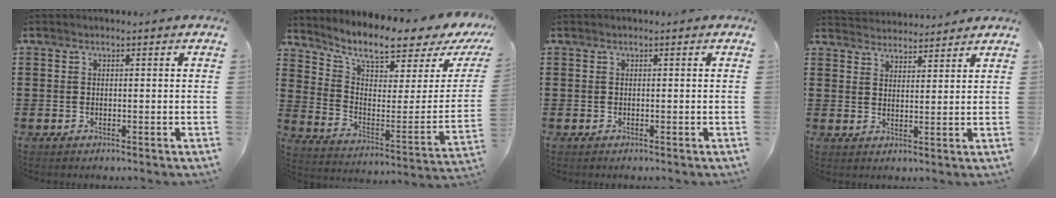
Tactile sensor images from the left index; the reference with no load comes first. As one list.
[{"total": 6.3, "force": [5.3, 0.6, 3.4], "torque": [-0.079, -0.056, 0.083]}, {"total": 0.0}, {"total": 3.3, "force": [3.3, 0.2, -0.3], "torque": [-0.005, -0.013, 0.063]}]